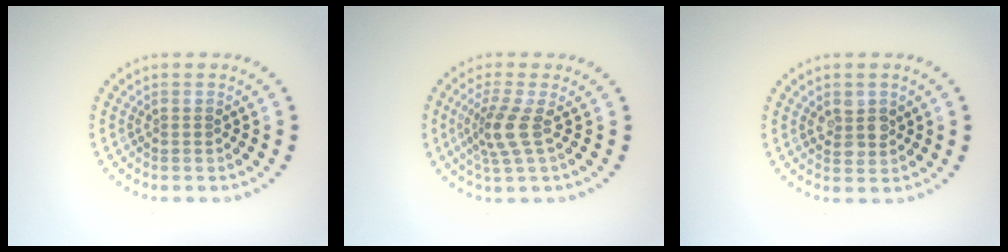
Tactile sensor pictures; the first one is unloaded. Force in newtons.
{"total": 2.9, "press": 2.1, "slide": 2.0}
{"total": 2.2, "press": 2.1, "slide": 0.7}